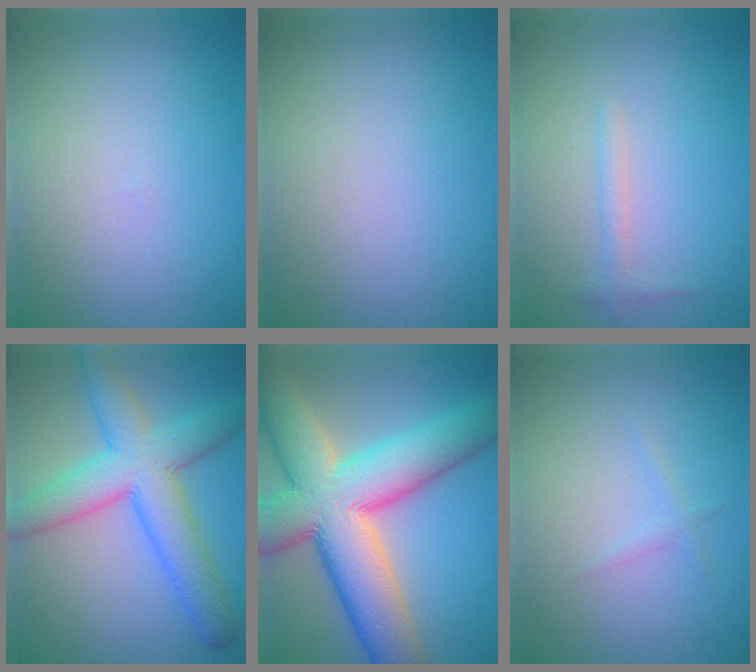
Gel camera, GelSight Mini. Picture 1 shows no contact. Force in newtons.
{"total": 0.0}
{"total": 1.1, "press": 1.1, "slide": 0.1}
{"total": 7.7, "press": 7.7, "slide": 0.2}
{"total": 14.3, "press": 14.3, "slide": 0.7}
{"total": 0.8, "press": 0.8, "slide": 0.0}